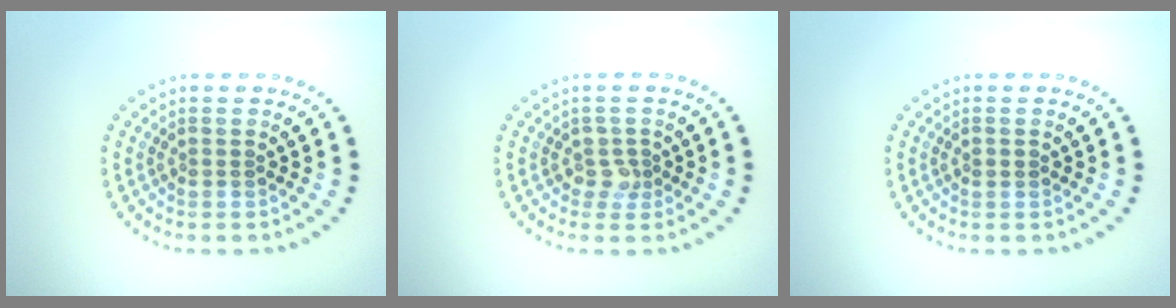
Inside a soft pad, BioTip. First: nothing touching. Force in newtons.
{"total": 1.5, "press": 1.2, "slide": 0.9}
{"total": 0.8, "press": 0.8, "slide": 0.2}